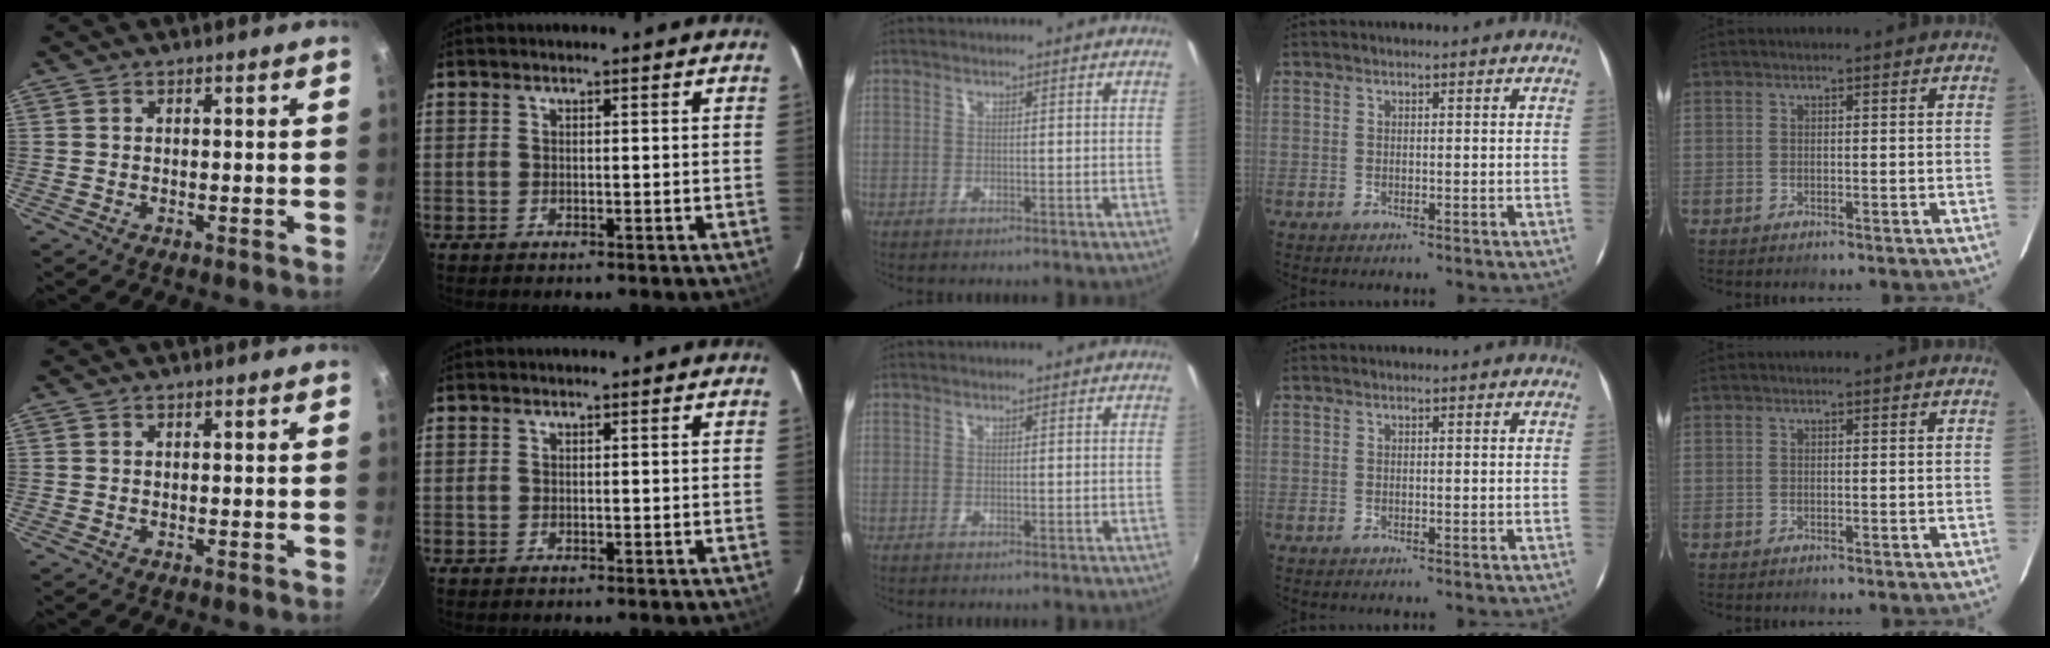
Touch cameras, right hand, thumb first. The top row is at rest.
{}